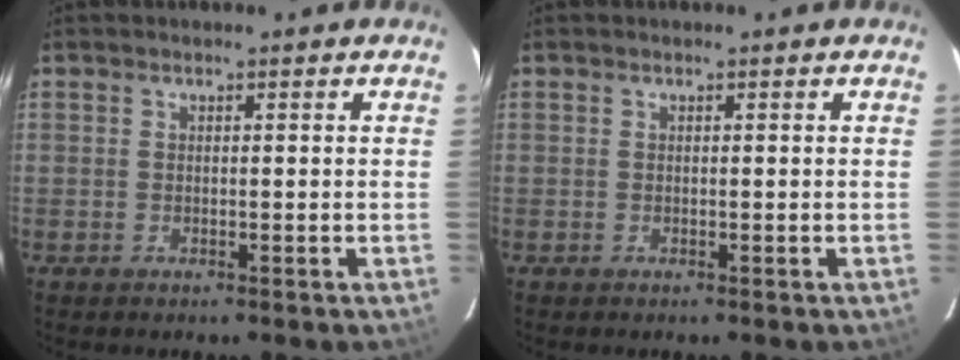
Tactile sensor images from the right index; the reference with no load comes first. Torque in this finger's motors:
{"motor_torque": [0.00, 0.00, 0.00, 0.00]}